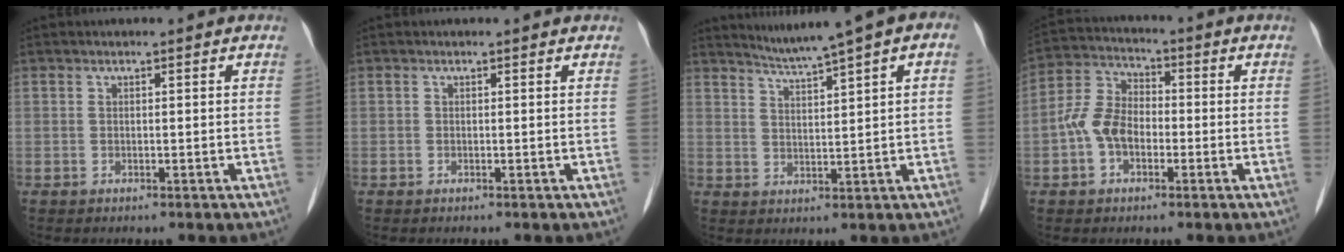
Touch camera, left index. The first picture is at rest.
{"total": 0.0}
{"total": 6.5, "force": [4.3, 0.2, 4.9], "torque": [-0.079, 0.020, 0.073]}
{"total": 7.2, "force": [-1.9, 4.9, 5.0], "torque": [-0.114, 0.025, -0.042]}